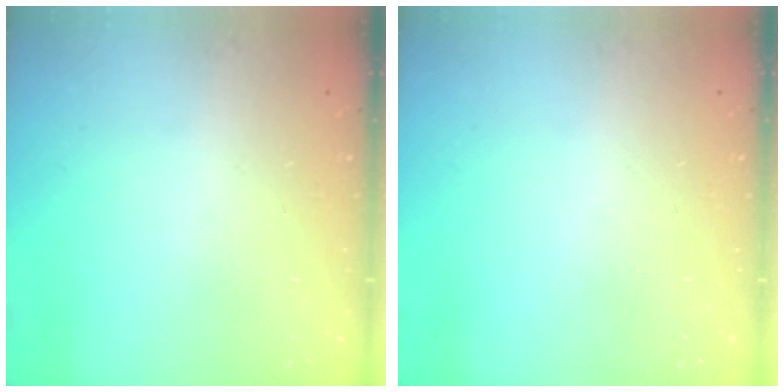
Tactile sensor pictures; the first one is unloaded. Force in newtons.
{"total": 0.0}